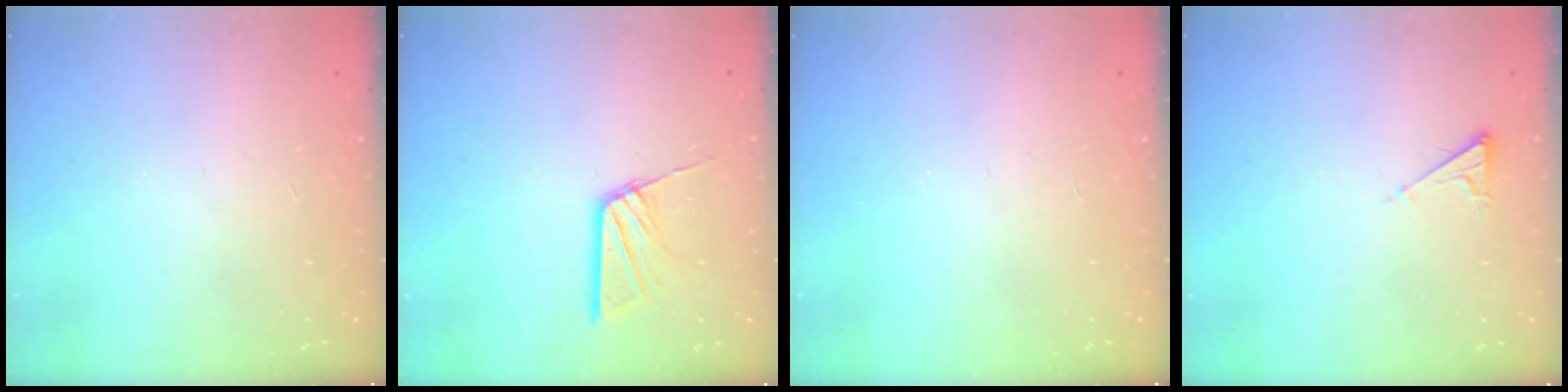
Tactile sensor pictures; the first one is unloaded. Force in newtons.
{"total": 10.9, "press": 10.9, "slide": 1.0}
{"total": 0.0}
{"total": 2.9, "press": 2.9, "slide": 0.5}